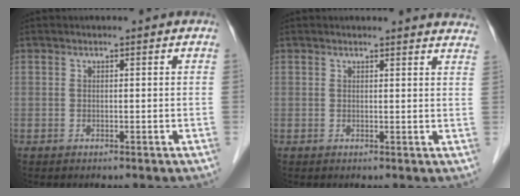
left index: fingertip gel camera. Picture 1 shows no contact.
{"total": 8.4, "force": [8.3, 0.4, 1.6], "torque": [0.000, -0.024, 0.060]}